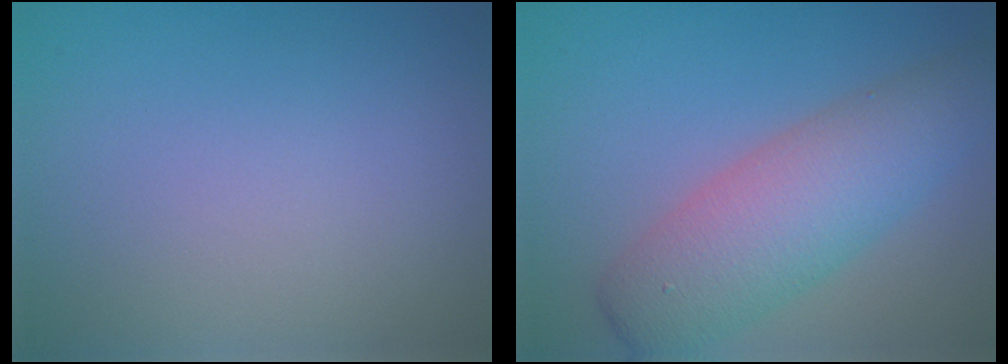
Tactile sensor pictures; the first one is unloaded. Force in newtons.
{"total": 6.9, "press": 6.9, "slide": 0.3}